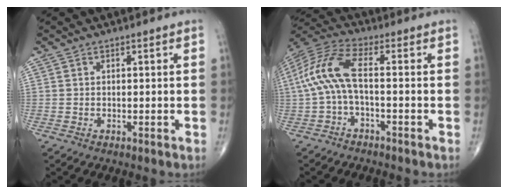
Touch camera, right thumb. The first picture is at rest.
{"total": 10.4, "force": [-0.8, 3.5, 9.7], "torque": [-0.228, 0.043, -0.021]}